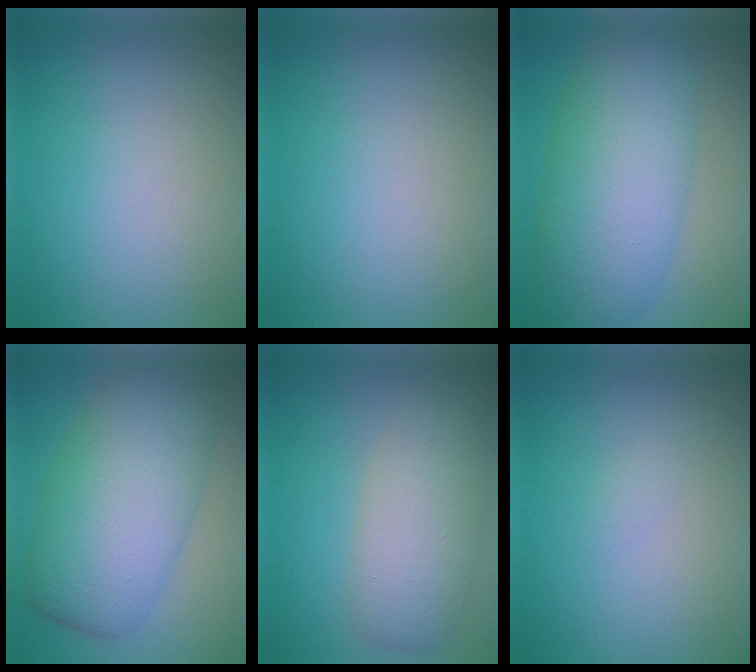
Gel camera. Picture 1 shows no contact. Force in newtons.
{"total": 0.0}
{"total": 9.1, "press": 9.1, "slide": 0.2}
{"total": 9.4, "press": 9.4, "slide": 0.1}
{"total": 5.6, "press": 5.6, "slide": 0.3}
{"total": 0.5, "press": 0.5, "slide": 0.0}